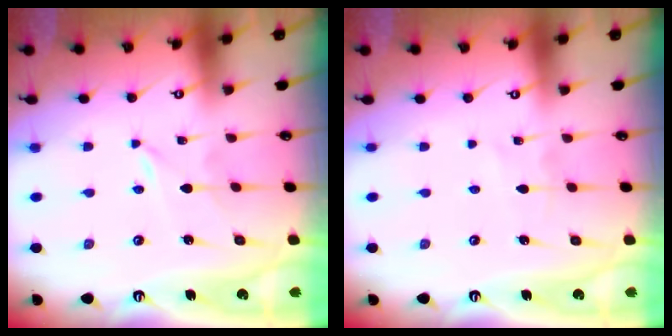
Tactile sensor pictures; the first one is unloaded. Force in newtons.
{"total": 1.1, "press": 1.1, "slide": 0.0}